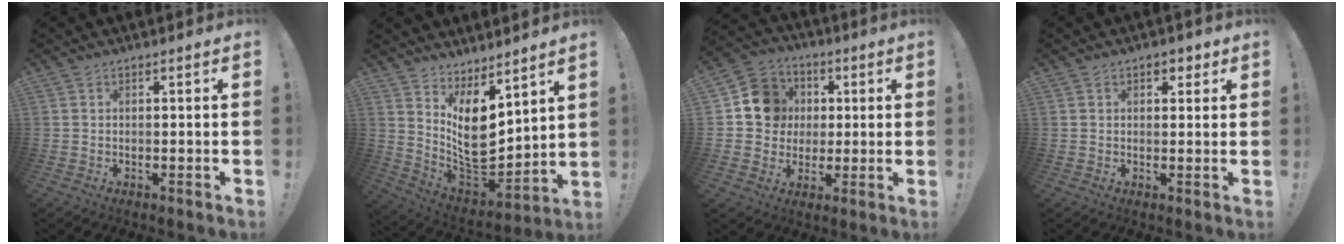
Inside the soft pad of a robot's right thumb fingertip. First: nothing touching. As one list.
[{"total": 13.3, "force": [4.2, 7.9, 9.8], "torque": [-0.146, -0.050, 0.086]}, {"total": 12.2, "force": [1.7, 11.5, 3.7], "torque": [-0.039, 0.009, 0.040]}, {"total": 2.8, "force": [1.4, 2.0, 1.5], "torque": [-0.005, -0.002, 0.020]}]